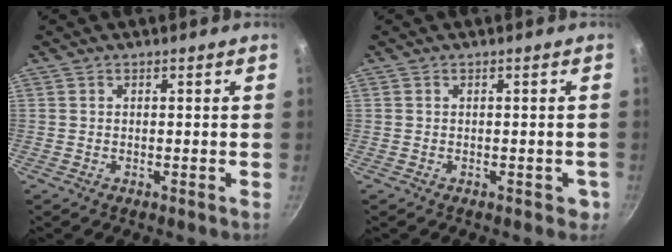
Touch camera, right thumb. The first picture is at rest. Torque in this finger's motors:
{"motor_torque": [-0.12, 0.01, -0.17, 0.03, -0.02]}